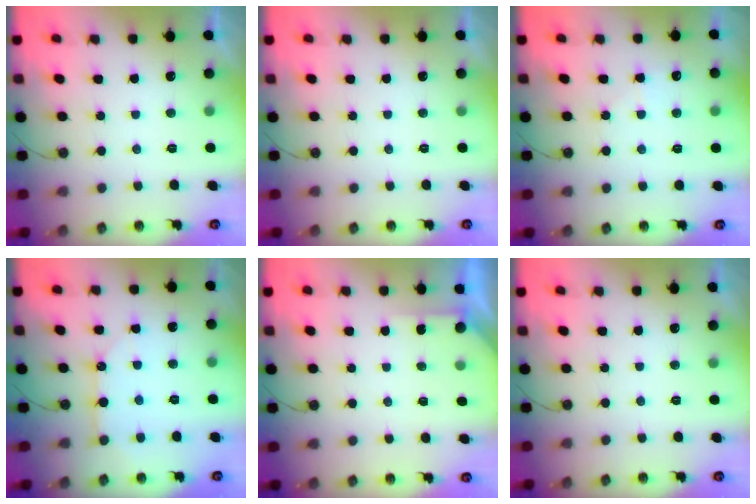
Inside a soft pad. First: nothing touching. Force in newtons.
{"total": 0.0}
{"total": 5.3, "press": 5.3, "slide": 0.3}
{"total": 8.0, "press": 8.0, "slide": 0.4}
{"total": 2.8, "press": 2.8, "slide": 0.2}
{"total": 0.0}